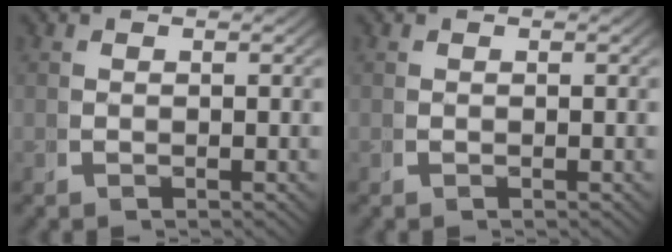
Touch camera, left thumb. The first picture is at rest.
{"total": 0.0}